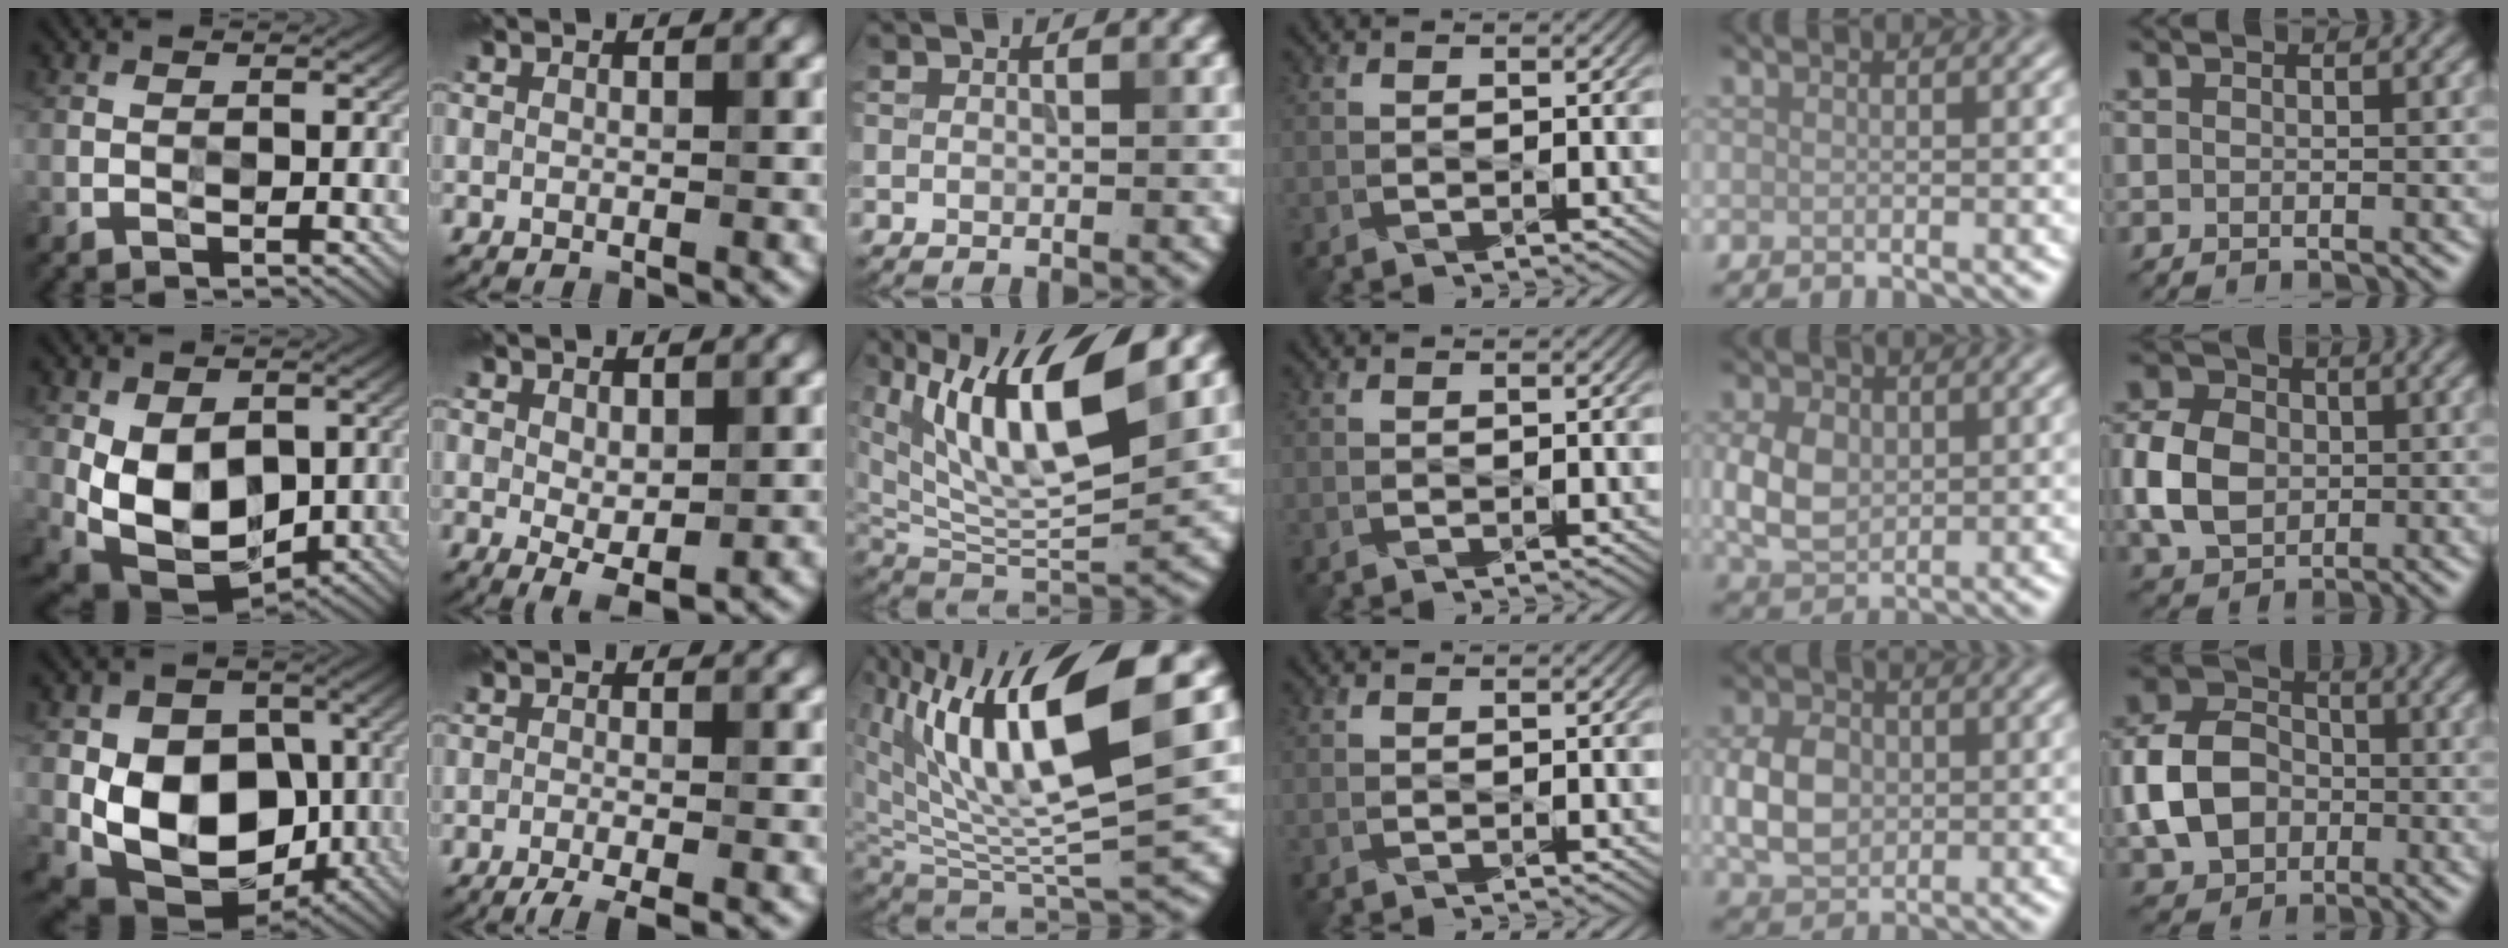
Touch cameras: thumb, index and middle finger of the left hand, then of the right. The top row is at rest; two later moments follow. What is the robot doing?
{"motion": "wipe", "object": "mirror"}